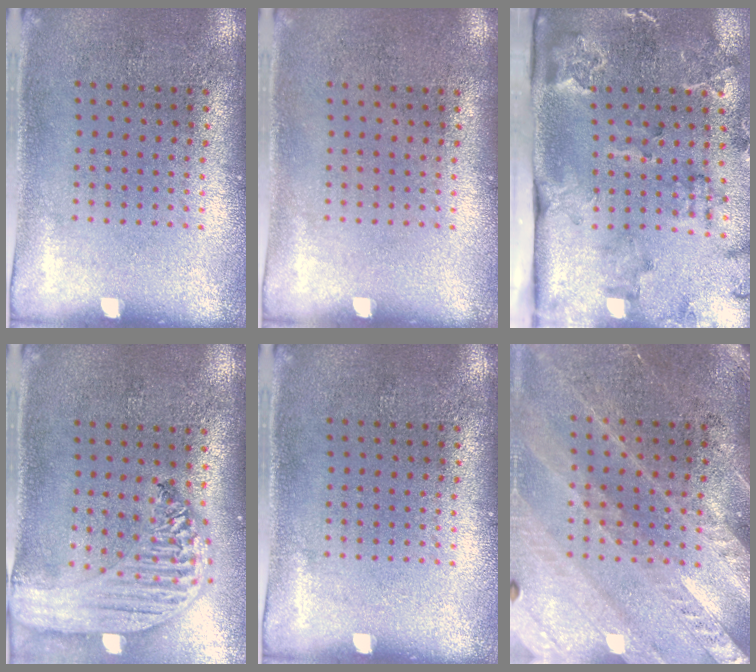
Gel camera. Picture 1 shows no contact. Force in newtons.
{"total": 0.0}
{"total": 2.5, "press": 2.3, "slide": 0.9}
{"total": 2.9, "press": 2.3, "slide": 1.8}
{"total": 0.0}
{"total": 3.0, "press": 2.6, "slide": 1.4}